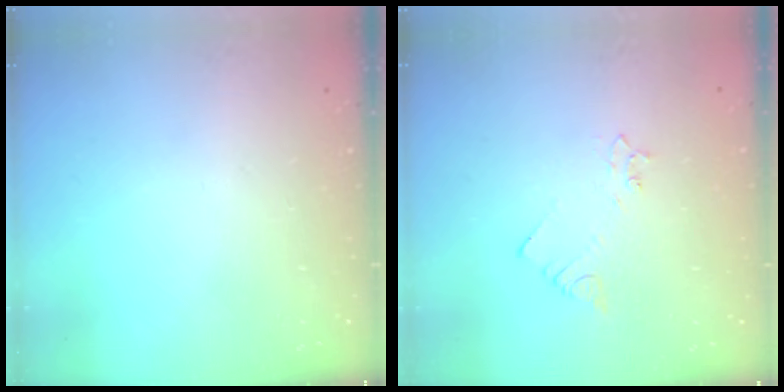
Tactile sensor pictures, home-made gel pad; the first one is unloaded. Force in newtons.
{"total": 2.5, "press": 2.5, "slide": 0.3}